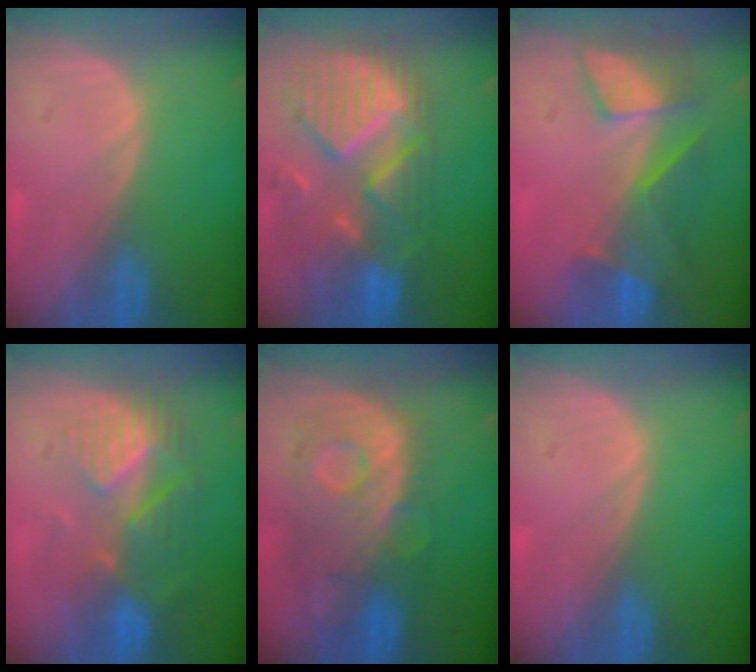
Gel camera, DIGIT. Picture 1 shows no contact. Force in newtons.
{"total": 11.8, "press": 10.4, "slide": 5.5}
{"total": 8.6, "press": 7.3, "slide": 4.5}
{"total": 9.1, "press": 7.9, "slide": 4.5}
{"total": 10.7, "press": 9.5, "slide": 4.8}
{"total": 0.0}